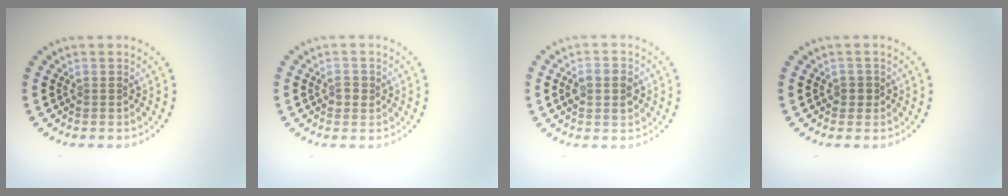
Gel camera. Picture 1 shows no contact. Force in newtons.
{"total": 1.2, "press": 1.2, "slide": 0.2}
{"total": 2.6, "press": 2.6, "slide": 0.2}
{"total": 1.0, "press": 0.9, "slide": 0.4}